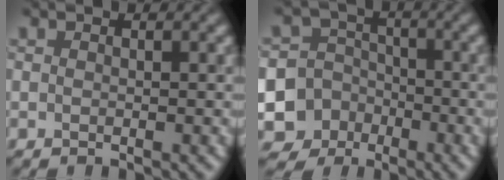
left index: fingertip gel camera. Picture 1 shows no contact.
{"total": 10.2, "force": [-4.6, 9.0, 1.7], "torque": [-0.051, -0.022, -0.096]}